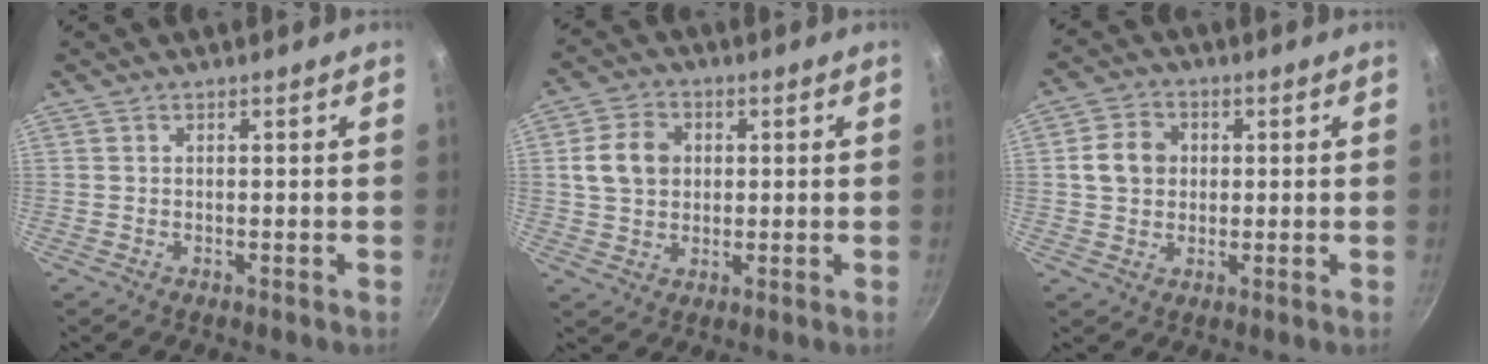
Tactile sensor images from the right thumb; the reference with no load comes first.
{"total": 8.3, "force": [1.4, 6.7, 4.8], "torque": [-0.069, 0.008, 0.019]}
{"total": 6.7, "force": [0.8, 5.7, 3.4], "torque": [-0.039, 0.010, 0.005]}